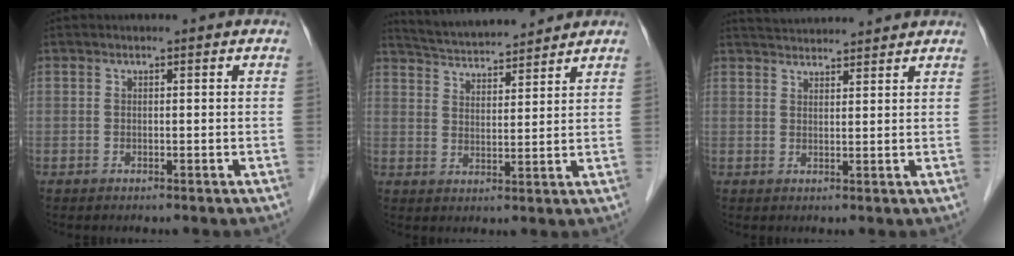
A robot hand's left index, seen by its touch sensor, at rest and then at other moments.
{"total": 10.8, "force": [10.3, 1.2, 3.1], "torque": [-0.059, 0.020, 0.167]}
{"total": 6.9, "force": [6.8, 0.3, 1.5], "torque": [-0.029, 0.033, 0.099]}